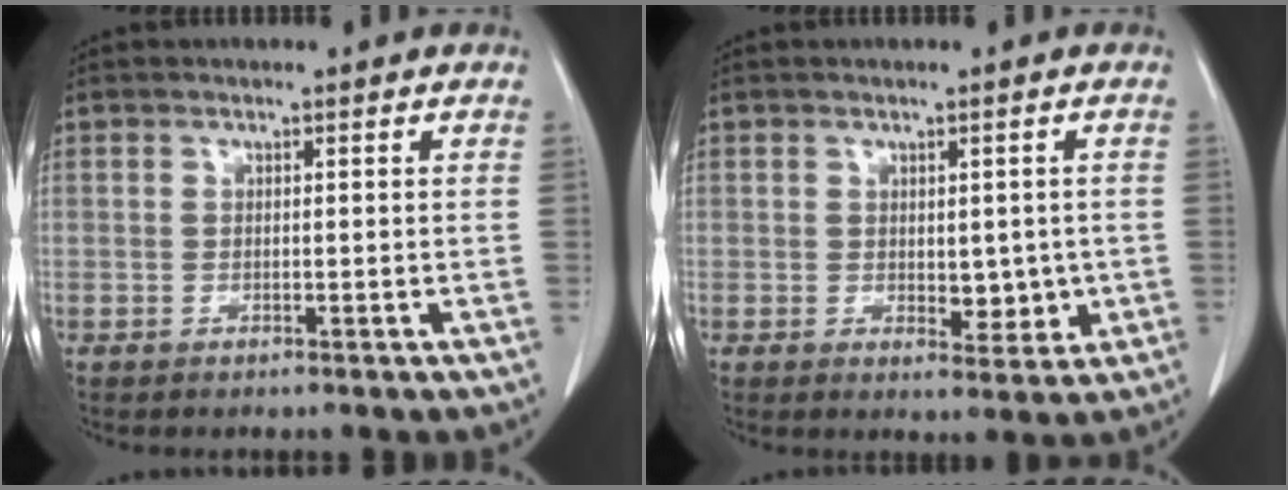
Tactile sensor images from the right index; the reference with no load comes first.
{"total": 4.4, "force": [-0.3, 2.4, 3.7], "torque": [-0.042, -0.007, 0.006]}